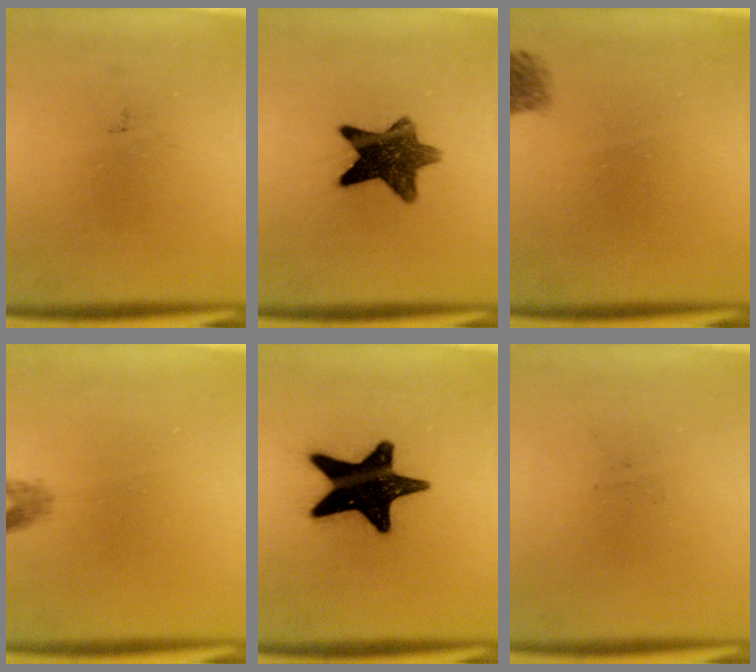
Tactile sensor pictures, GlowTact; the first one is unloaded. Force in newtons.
{"total": 10.2}
{"total": 1.8}
{"total": 1.2}
{"total": 18.9}
{"total": 0.0}